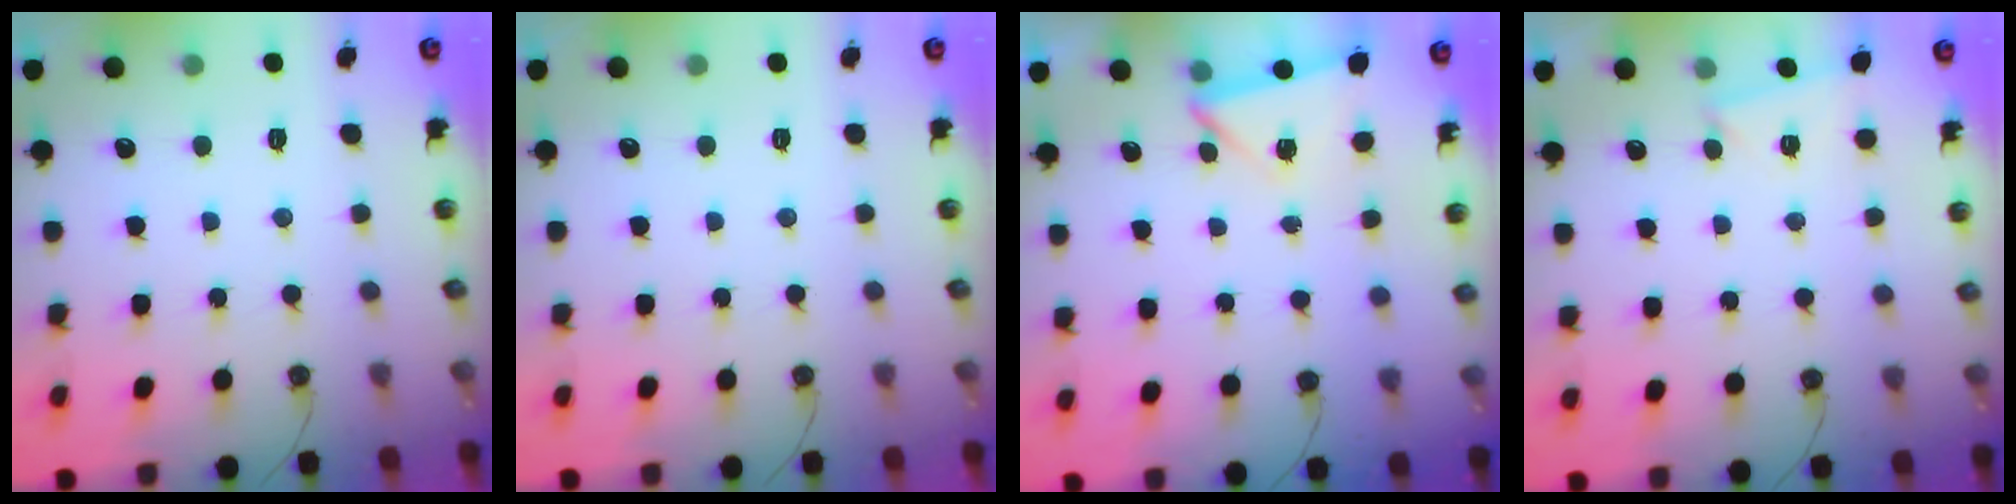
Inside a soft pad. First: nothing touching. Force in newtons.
{"total": 0.0}
{"total": 2.7, "press": 0.8, "slide": 2.6}
{"total": 1.9, "press": 1.7, "slide": 0.7}